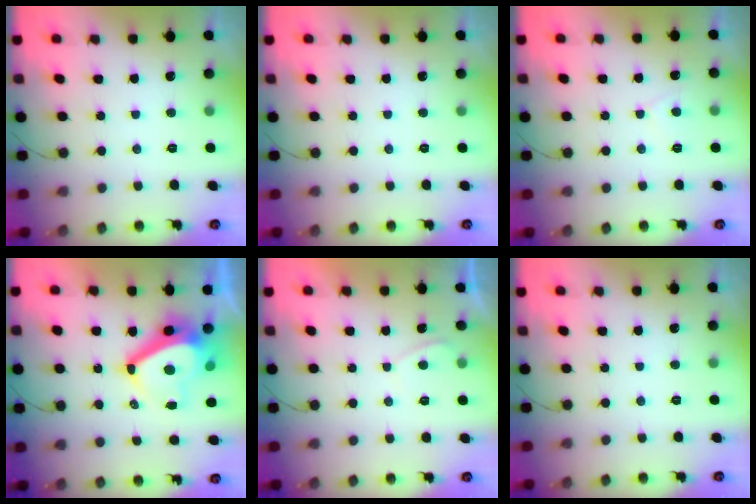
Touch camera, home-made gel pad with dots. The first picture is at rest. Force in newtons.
{"total": 0.0}
{"total": 4.2, "press": 4.2, "slide": 0.3}
{"total": 11.9, "press": 11.3, "slide": 3.6}
{"total": 0.0}
{"total": 0.0}